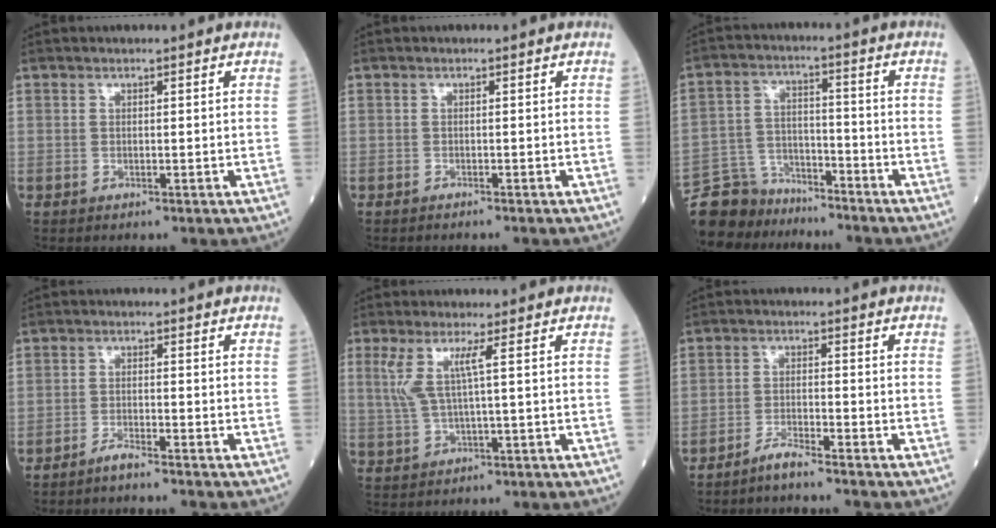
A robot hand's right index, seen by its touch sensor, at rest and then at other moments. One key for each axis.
{"total": 1.6, "fx": -1.4, "fy": -0.1, "fz": 0.7, "tx": -0.010, "ty": 0.000, "tz": -0.018}
{"total": 9.3, "fx": -8.5, "fy": 3.8, "fz": -0.1, "tx": -0.004, "ty": 0.025, "tz": -0.157}
{"total": 2.7, "fx": -2.5, "fy": -0.4, "fz": 1.0, "tx": -0.023, "ty": -0.004, "tz": -0.043}
{"total": 4.2, "fx": 1.4, "fy": -0.5, "fz": 4.0, "tx": -0.095, "ty": 0.006, "tz": 0.035}
{"total": 3.4, "fx": -3.2, "fy": -0.6, "fz": 1.2, "tx": -0.027, "ty": -0.010, "tz": -0.061}